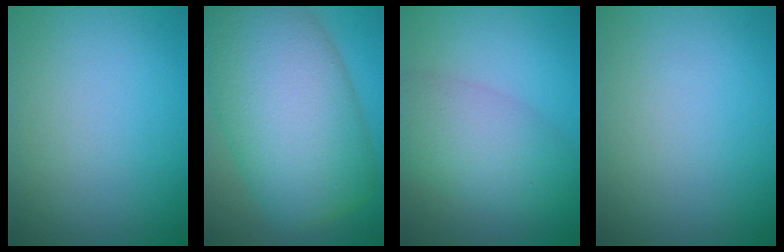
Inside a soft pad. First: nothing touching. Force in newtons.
{"total": 15.5, "press": 15.5, "slide": 0.7}
{"total": 5.3, "press": 5.3, "slide": 0.1}
{"total": 0.0}